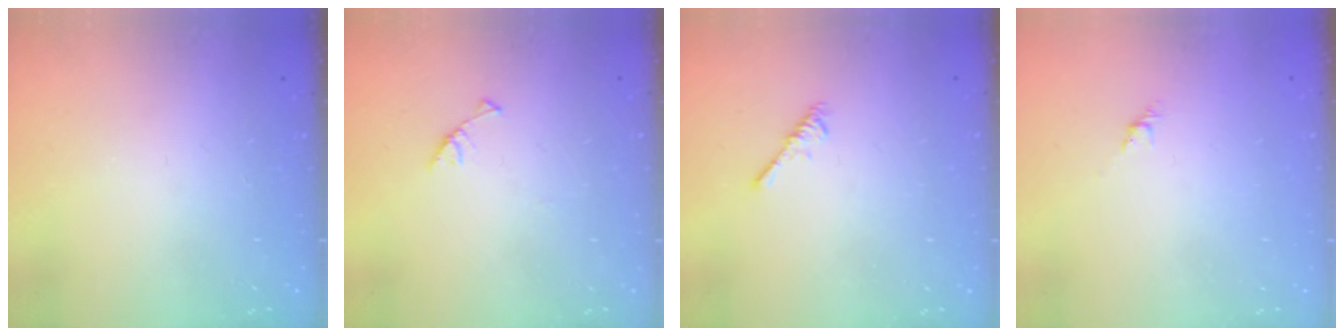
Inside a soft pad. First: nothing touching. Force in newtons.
{"total": 3.0, "press": 3.0, "slide": 0.3}
{"total": 2.2, "press": 2.1, "slide": 0.5}
{"total": 3.0, "press": 2.9, "slide": 0.7}